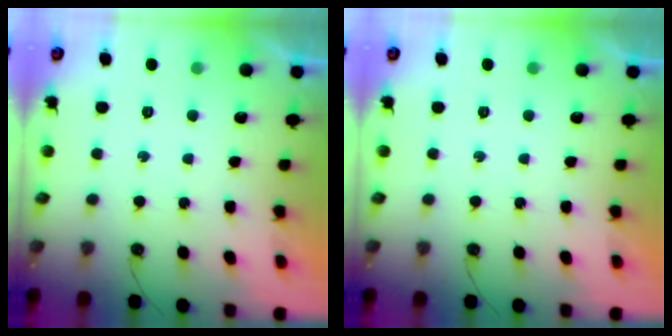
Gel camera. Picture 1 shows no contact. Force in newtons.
{"total": 0.0}